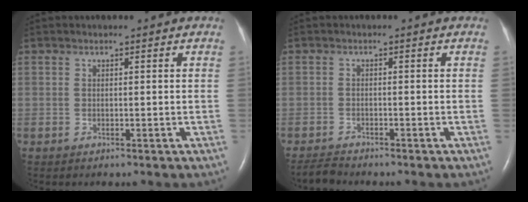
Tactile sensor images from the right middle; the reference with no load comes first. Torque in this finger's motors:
{"motor_torque": [0.12, -0.13, 0.02, -0.01]}